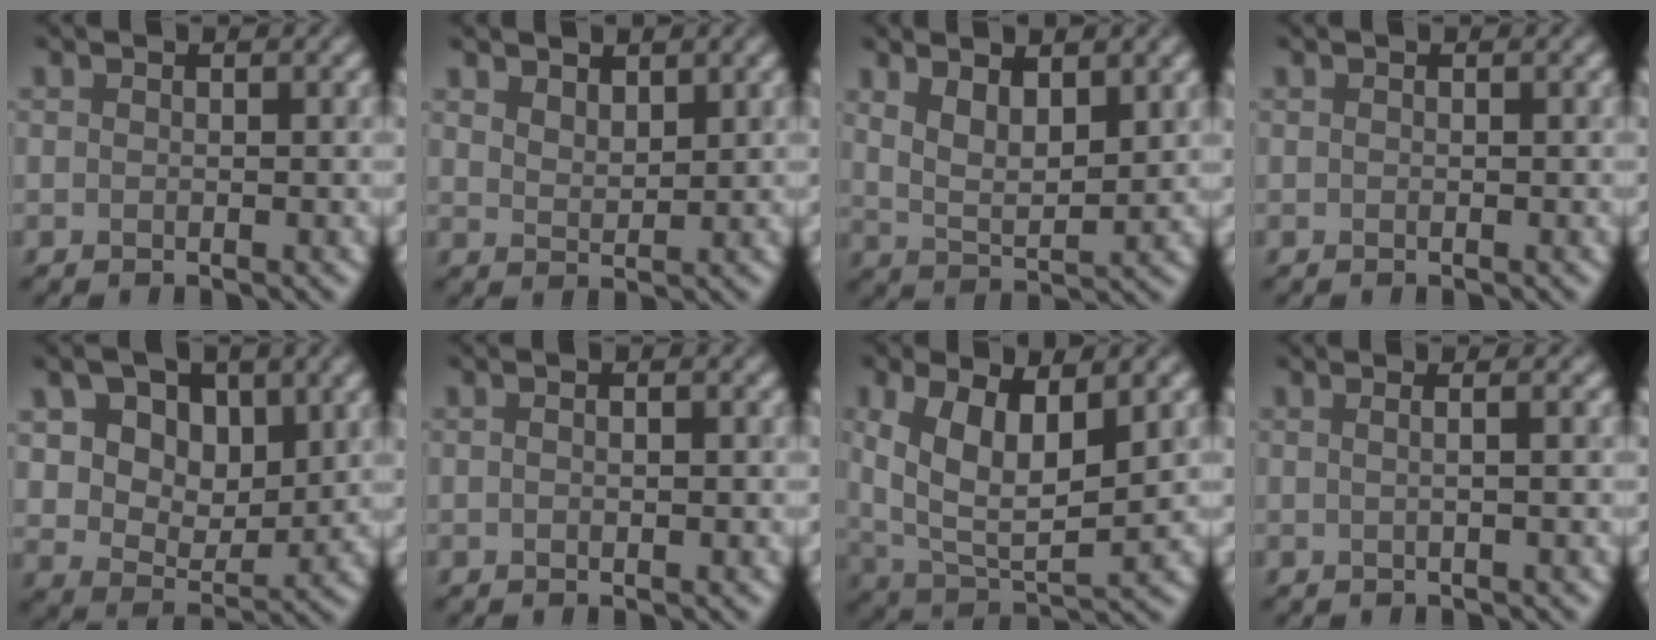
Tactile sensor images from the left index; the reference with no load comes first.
{"total": 2.1, "force": [1.6, 0.9, 1.0], "torque": [-0.021, -0.003, 0.035]}
{"total": 4.9, "force": [2.3, 1.8, 3.9], "torque": [-0.079, -0.009, 0.044]}
{"total": 0.0}
{"total": 8.7, "force": [3.6, 5.3, 5.8], "torque": [-0.106, 0.001, 0.058]}
{"total": 2.4, "force": [0.7, 1.3, 1.9], "torque": [-0.015, 0.017, -0.013]}
{"total": 8.6, "force": [2.1, 3.8, 7.4], "torque": [-0.154, -0.005, 0.037]}
{"total": 3.0, "force": [0.8, 1.5, 2.5], "torque": [-0.013, 0.015, -0.021]}